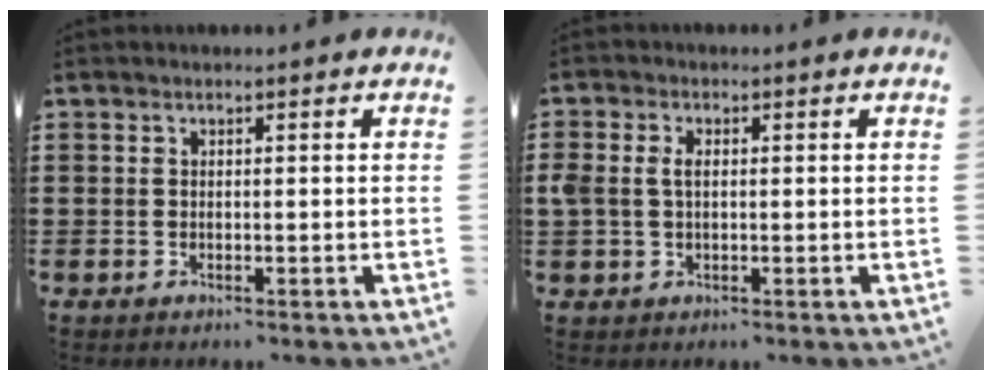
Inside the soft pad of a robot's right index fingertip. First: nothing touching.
{"total": 2.6, "force": [0.3, 1.7, 2.0], "torque": [-0.050, 0.006, 0.002]}